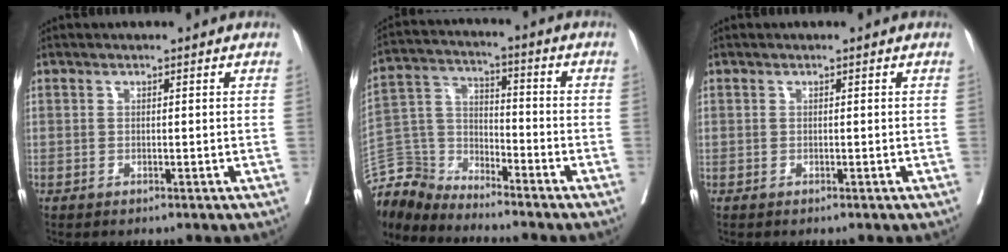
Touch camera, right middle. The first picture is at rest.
{"total": 9.3, "force": [-9.2, 1.2, -0.3], "torque": [0.004, 0.024, -0.186]}
{"total": 0.7, "force": [0.5, -0.5, 0.1], "torque": [-0.002, -0.003, 0.005]}